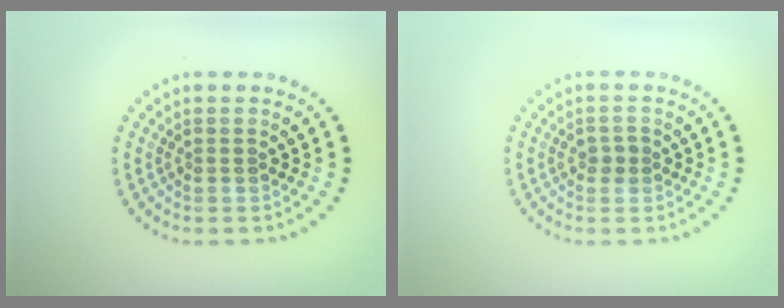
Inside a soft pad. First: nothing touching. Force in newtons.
{"total": 1.2, "press": 1.2, "slide": 0.1}